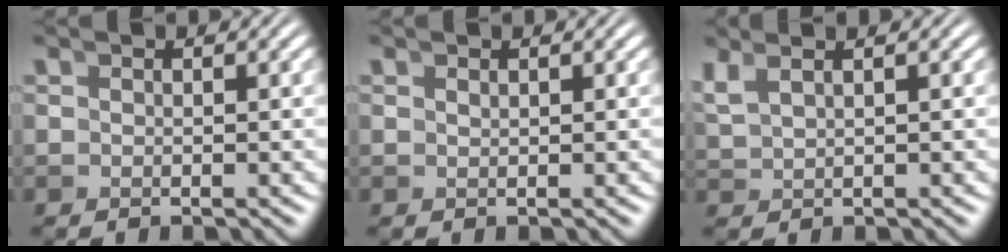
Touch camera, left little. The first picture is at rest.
{"total": 0.6, "force": [0.2, -0.6, -0.1], "torque": [0.005, -0.003, 0.009]}
{"total": 2.2, "force": [1.5, 0.5, 1.4], "torque": [-0.022, 0.012, 0.032]}